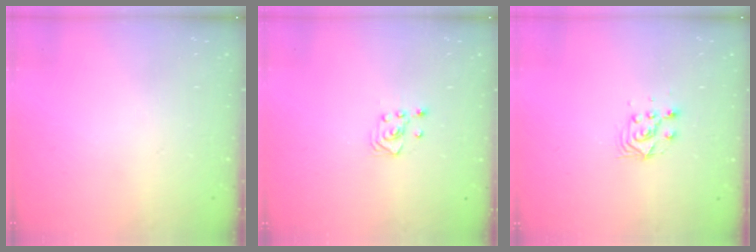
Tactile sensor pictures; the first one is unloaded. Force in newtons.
{"total": 3.0, "press": 2.6, "slide": 1.5}
{"total": 7.0, "press": 7.0, "slide": 0.7}